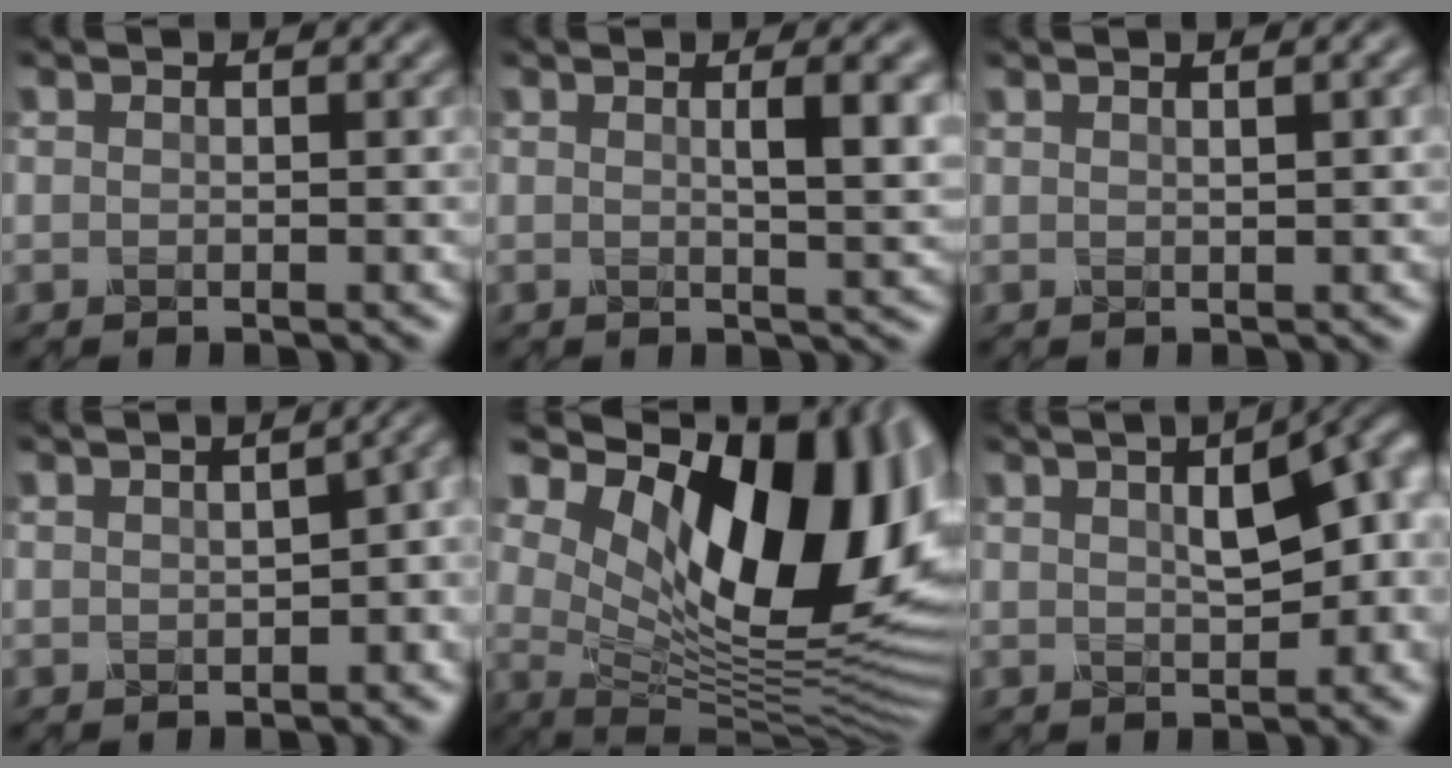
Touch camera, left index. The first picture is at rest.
{"total": 4.4, "force": [1.0, 1.2, 4.1], "torque": [-0.046, 0.003, 0.013]}
{"total": 2.3, "force": [1.1, 0.8, 1.9], "torque": [-0.016, 0.006, 0.007]}
{"total": 8.5, "force": [1.1, 4.5, 7.2], "torque": [-0.062, 0.019, 0.013]}
{"total": 16.8, "force": [5.4, 8.5, 13.4], "torque": [-0.186, -0.008, 0.097]}
{"total": 9.0, "force": [2.8, 4.3, 7.5], "torque": [-0.084, 0.026, 0.042]}